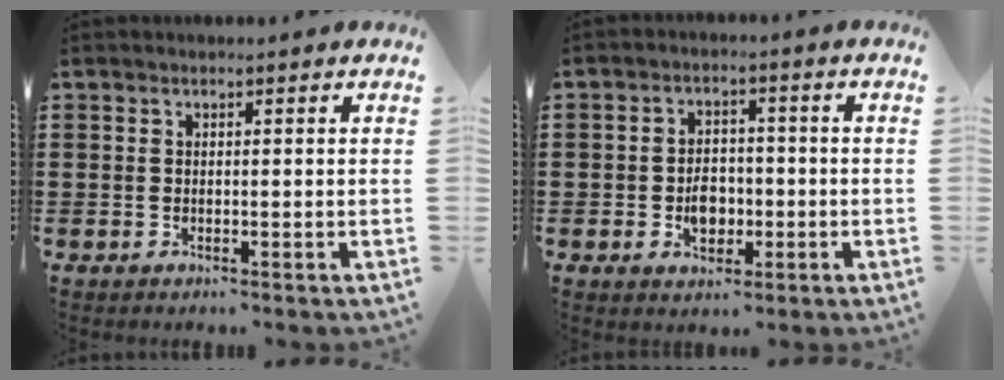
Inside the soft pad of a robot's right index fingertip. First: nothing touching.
{"total": 4.5, "force": [-1.1, 3.2, 3.0], "torque": [-0.050, 0.003, -0.021]}